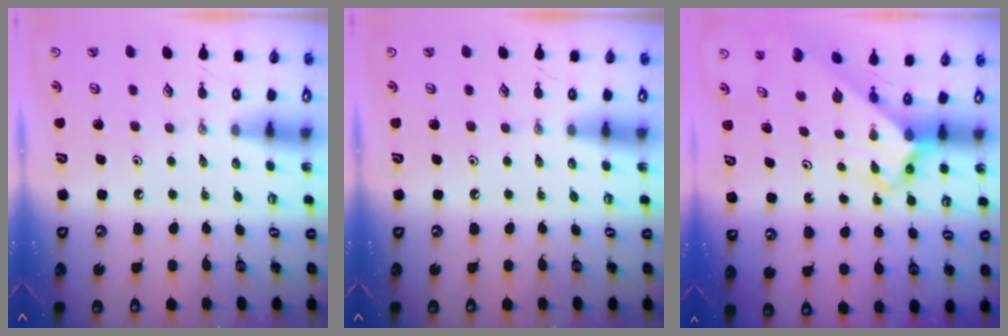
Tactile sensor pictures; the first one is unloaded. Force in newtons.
{"total": 0.0}
{"total": 2.9, "press": 2.9, "slide": 0.3}